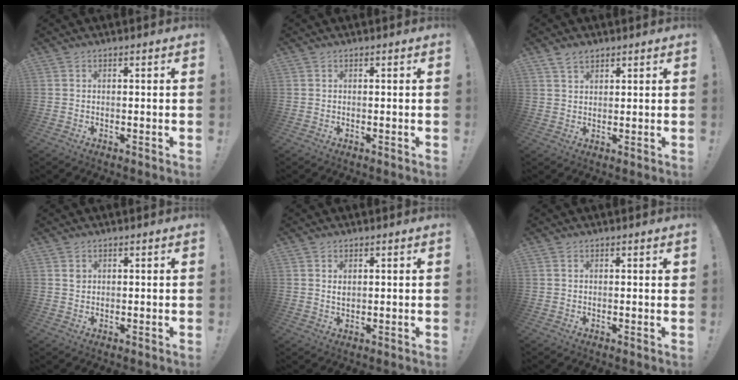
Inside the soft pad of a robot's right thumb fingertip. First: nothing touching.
{"total": 0.0}
{"total": 3.6, "force": [2.7, 1.9, 1.4], "torque": [-0.025, -0.011, 0.050]}
{"total": 1.0, "force": [0.5, 0.8, 0.4], "torque": [0.007, -0.005, 0.007]}
{"total": 1.8, "force": [0.8, 1.1, 1.1], "torque": [-0.011, -0.004, 0.012]}
{"total": 0.7, "force": [0.5, 0.3, 0.4], "torque": [-0.007, 0.001, 0.009]}